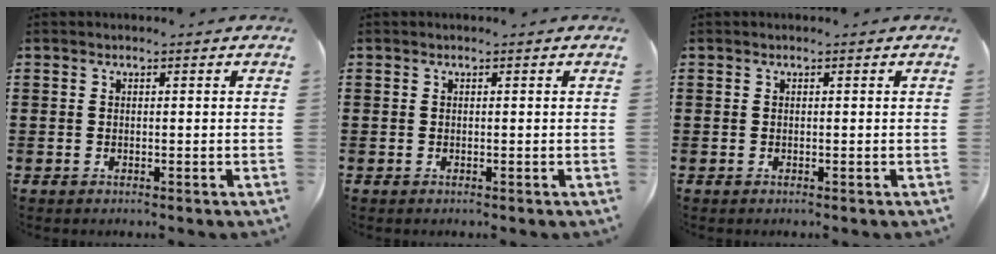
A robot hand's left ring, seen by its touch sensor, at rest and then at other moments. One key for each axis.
{"total": 0.0}
{"total": 0.0}